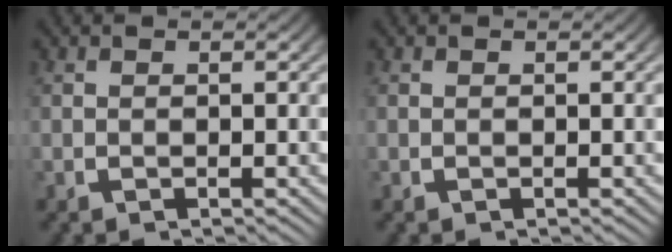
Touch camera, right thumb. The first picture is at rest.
{"total": 0.0}